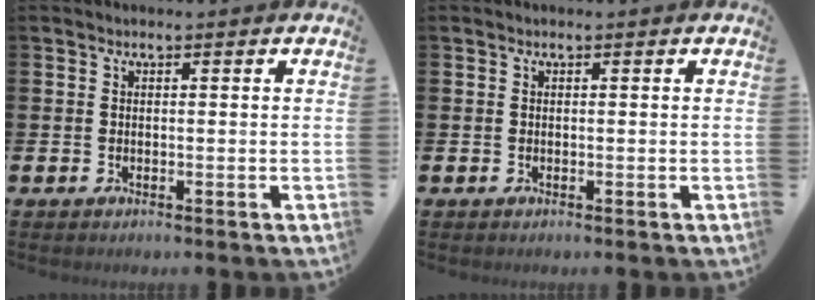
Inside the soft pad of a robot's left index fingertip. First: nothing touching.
{"total": 0.0}